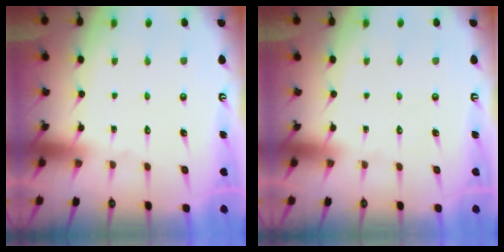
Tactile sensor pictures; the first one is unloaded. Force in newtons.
{"total": 0.0}